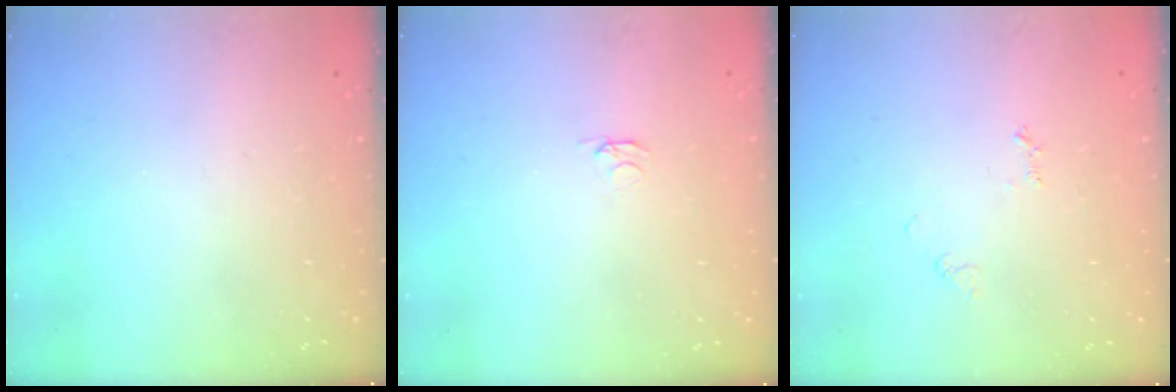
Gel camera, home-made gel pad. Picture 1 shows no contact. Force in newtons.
{"total": 2.1, "press": 2.0, "slide": 0.3}
{"total": 4.1, "press": 4.0, "slide": 0.4}